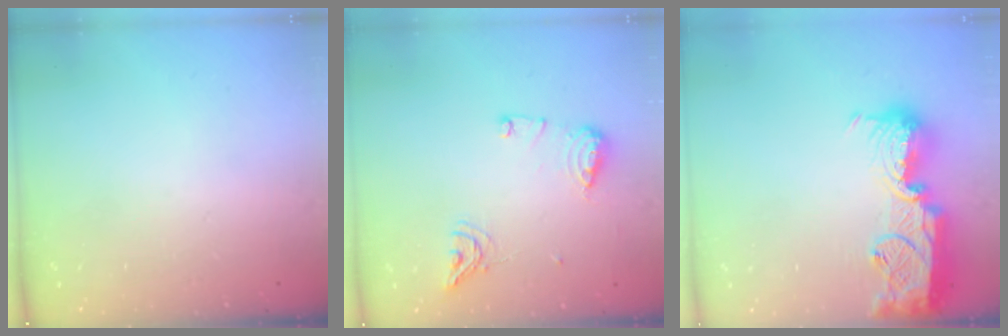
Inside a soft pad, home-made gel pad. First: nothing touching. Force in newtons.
{"total": 11.5, "press": 11.4, "slide": 1.1}
{"total": 18.1, "press": 18.0, "slide": 1.2}